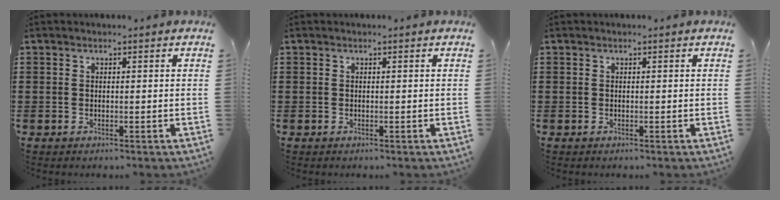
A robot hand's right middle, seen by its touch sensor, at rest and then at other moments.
{"total": 0.0}
{"total": 0.0}